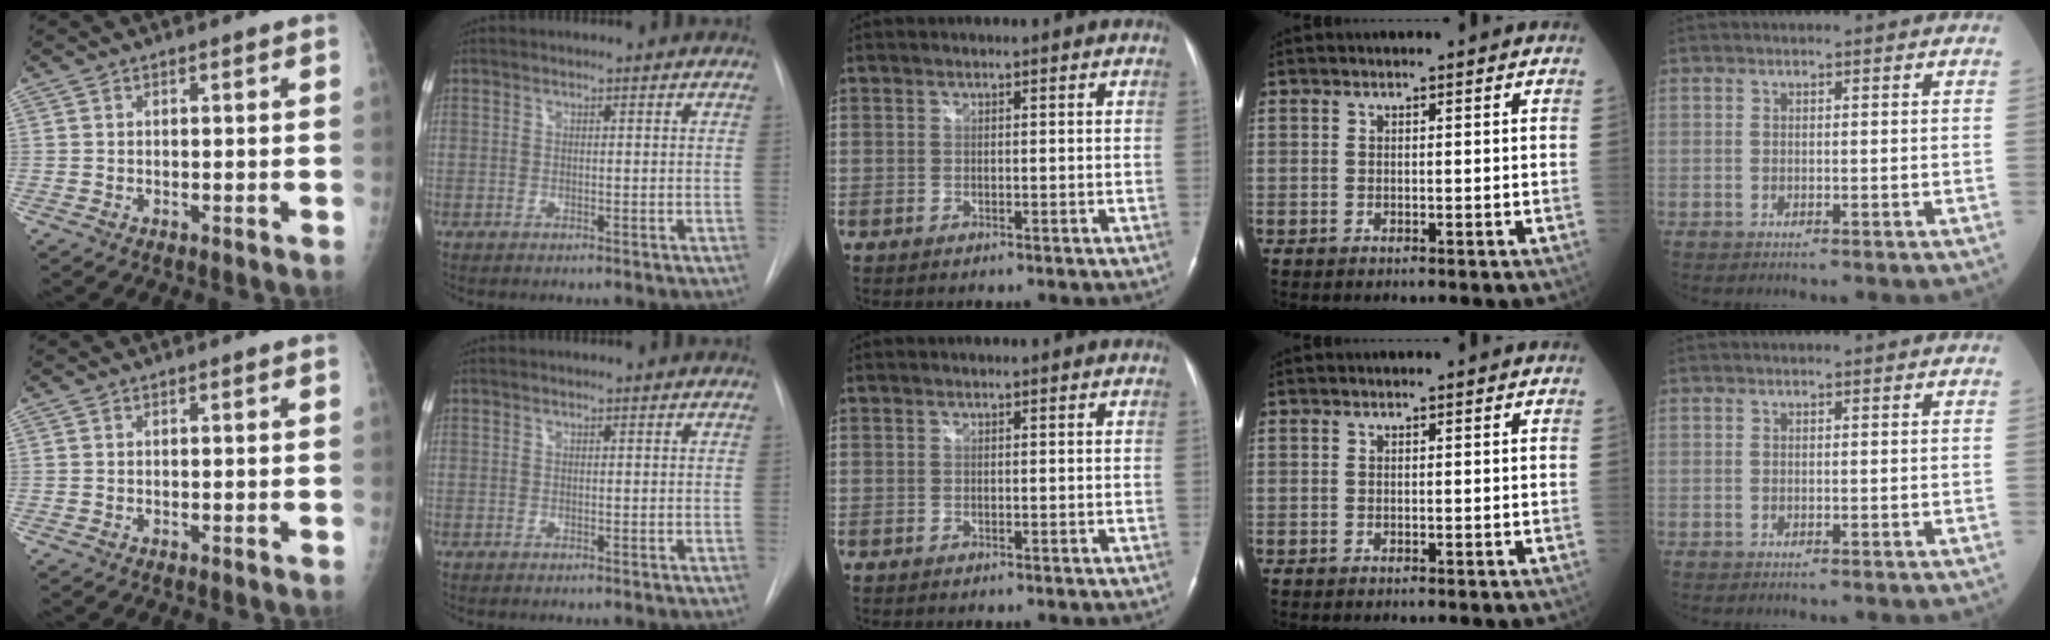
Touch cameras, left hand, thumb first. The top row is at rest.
{}